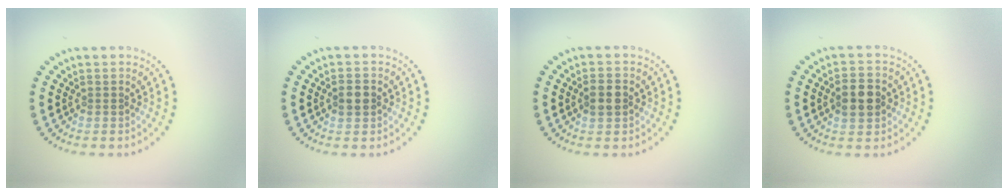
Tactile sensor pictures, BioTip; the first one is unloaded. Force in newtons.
{"total": 1.7, "press": 1.7, "slide": 0.1}
{"total": 2.1, "press": 2.1, "slide": 0.3}
{"total": 3.7, "press": 3.7, "slide": 0.2}